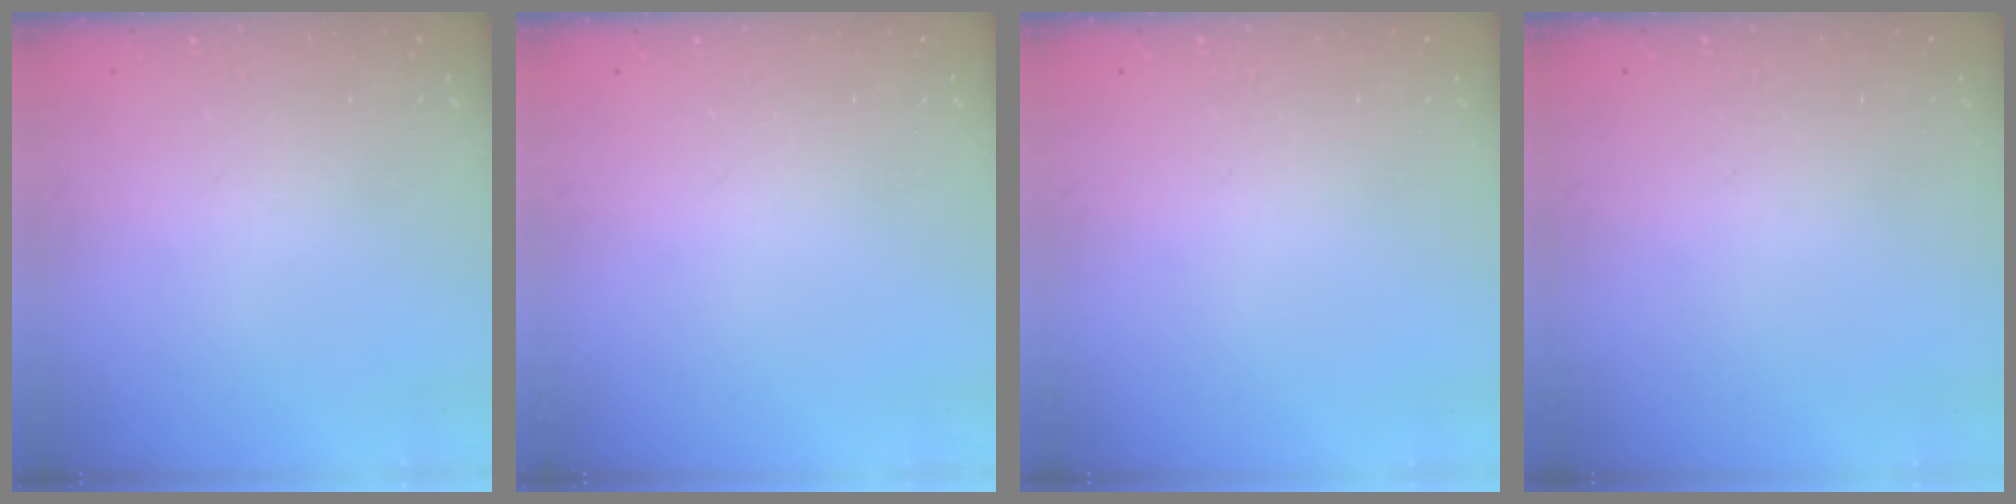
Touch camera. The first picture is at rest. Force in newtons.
{"total": 0.0}
{"total": 0.0}
{"total": 0.0}